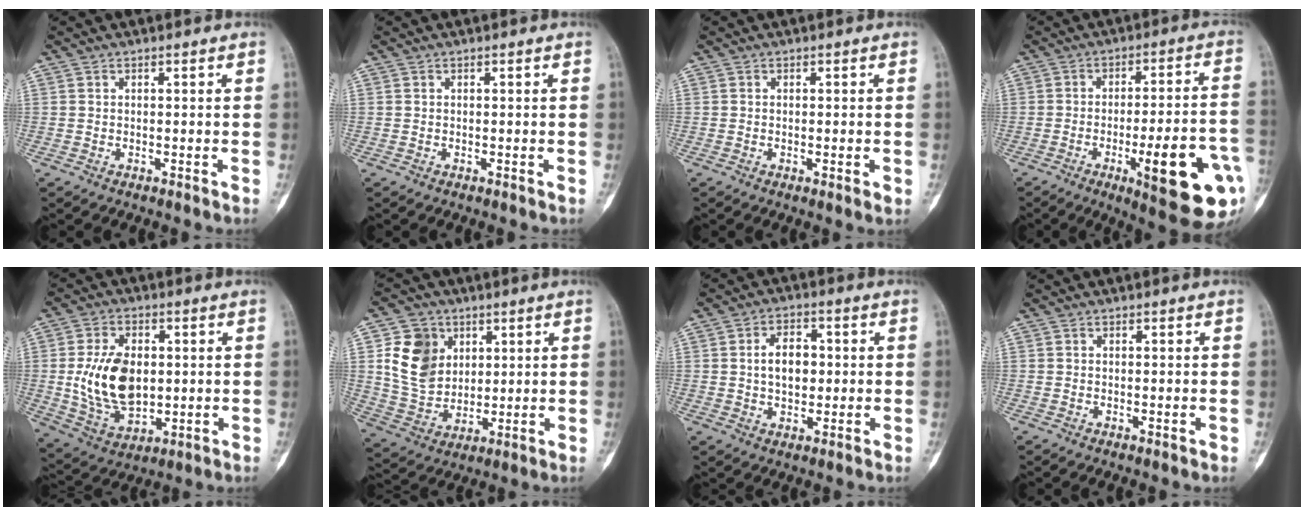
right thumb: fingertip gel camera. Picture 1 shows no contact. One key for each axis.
{"total": 0.0}
{"total": 1.7, "fx": -0.3, "fy": 0.3, "fz": 1.6, "tx": -0.020, "ty": -0.006, "tz": -0.003}
{"total": 18.8, "fx": -6.3, "fy": 4.2, "fz": 17.2, "tx": -0.203, "ty": 0.017, "tz": -0.076}
{"total": 14.7, "fx": 0.6, "fy": 9.3, "fz": 11.4, "tx": -0.190, "ty": -0.010, "tz": 0.024}
{"total": 12.6, "fx": 3.9, "fy": 10.1, "fz": 6.4, "tx": -0.087, "ty": -0.012, "tz": 0.083}
{"total": 7.2, "fx": 0.6, "fy": 4.8, "fz": 5.4, "tx": -0.068, "ty": 0.010, "tz": 0.010}
{"total": 0.7, "fx": -0.1, "fy": 0.2, "fz": 0.7, "tx": -0.006, "ty": -0.003, "tz": -0.001}